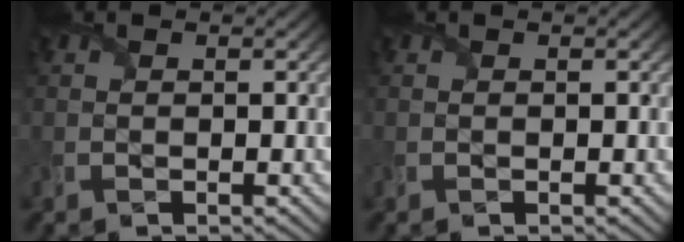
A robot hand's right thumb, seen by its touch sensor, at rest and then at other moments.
{"total": 0.0}